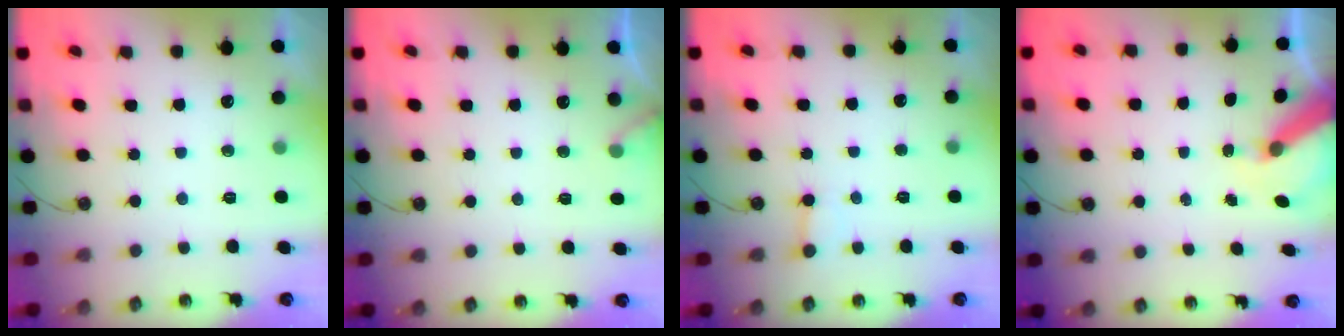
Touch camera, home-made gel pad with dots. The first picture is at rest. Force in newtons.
{"total": 3.8, "press": 3.8, "slide": 0.3}
{"total": 2.4, "press": 2.4, "slide": 0.1}
{"total": 7.4, "press": 7.4, "slide": 0.8}